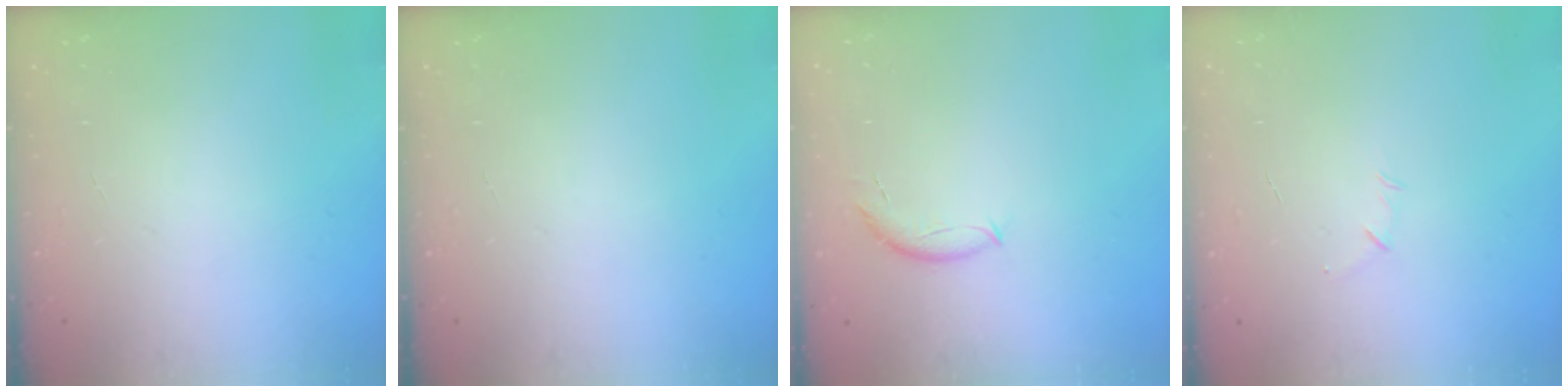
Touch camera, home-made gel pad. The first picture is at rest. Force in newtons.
{"total": 0.0}
{"total": 7.4, "press": 7.4, "slide": 1.0}
{"total": 4.5, "press": 4.3, "slide": 1.2}